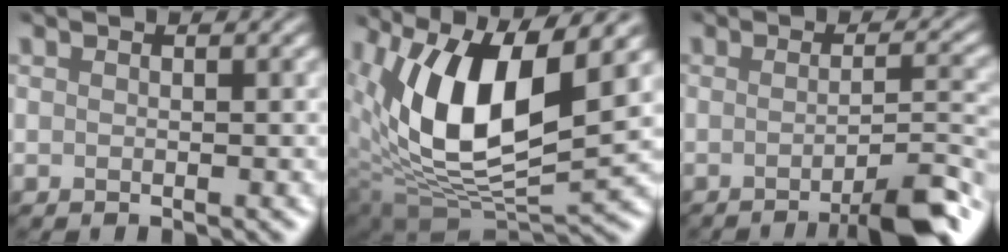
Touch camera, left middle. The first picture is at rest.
{"total": 11.5, "force": [3.5, 4.9, 9.9], "torque": [-0.189, -0.008, 0.066]}
{"total": 6.6, "force": [-3.5, 1.2, 5.5], "torque": [-0.063, 0.005, -0.061]}